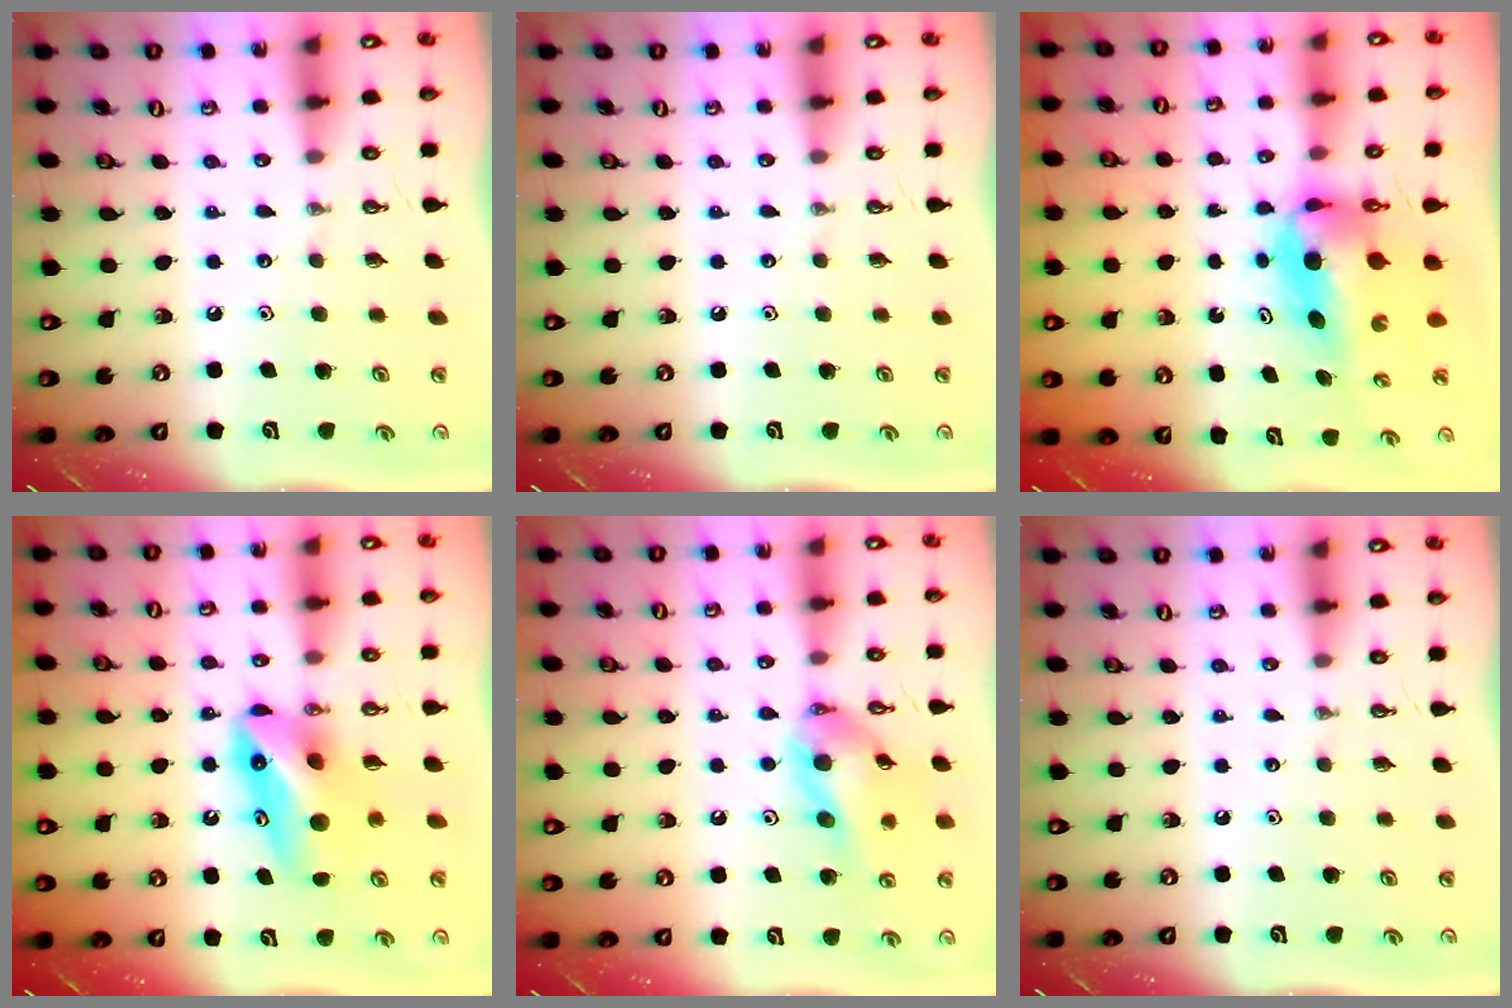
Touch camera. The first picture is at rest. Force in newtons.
{"total": 0.0}
{"total": 8.4, "press": 7.5, "slide": 3.9}
{"total": 9.8, "press": 9.1, "slide": 3.6}
{"total": 13.4, "press": 13.2, "slide": 2.6}
{"total": 0.0}